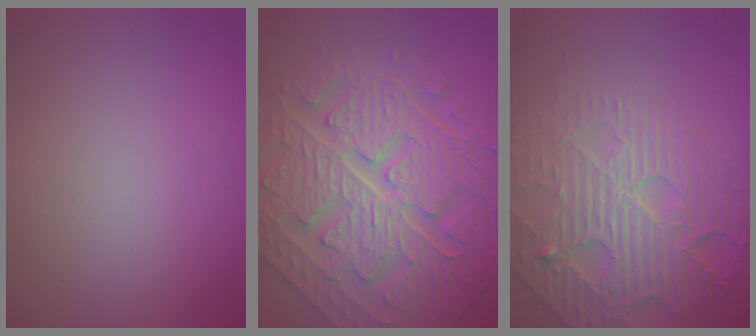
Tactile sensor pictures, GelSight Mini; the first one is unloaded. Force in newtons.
{"total": 9.2, "press": 7.5, "slide": 5.4}
{"total": 7.6, "press": 5.7, "slide": 5.1}